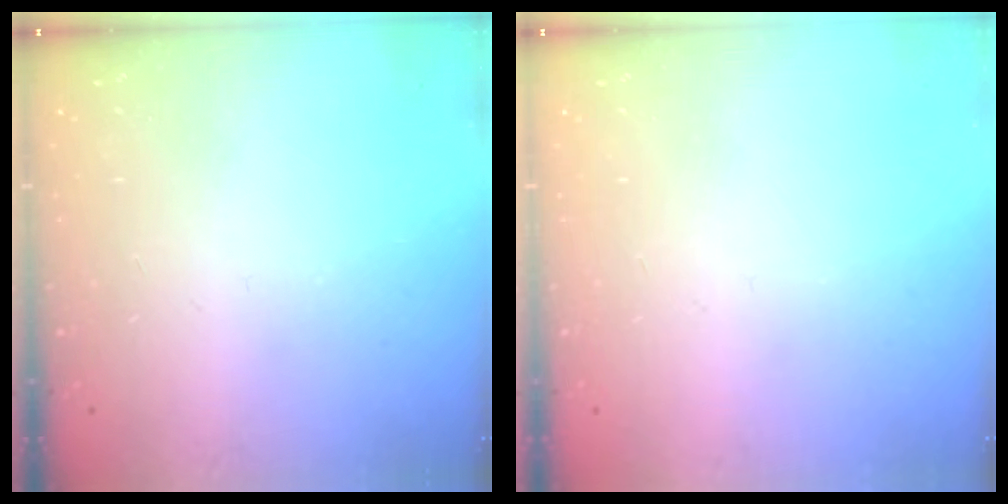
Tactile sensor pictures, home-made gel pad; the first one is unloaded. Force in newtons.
{"total": 0.0}